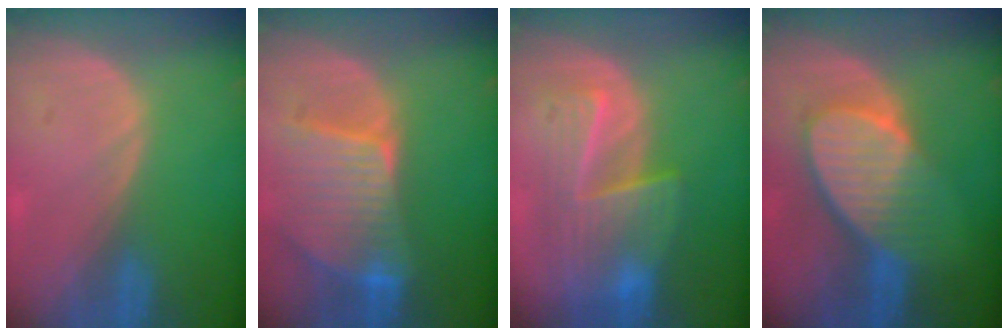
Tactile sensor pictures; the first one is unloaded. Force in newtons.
{"total": 9.5, "press": 8.4, "slide": 4.5}
{"total": 8.1, "press": 7.9, "slide": 1.9}
{"total": 8.8, "press": 8.0, "slide": 3.7}